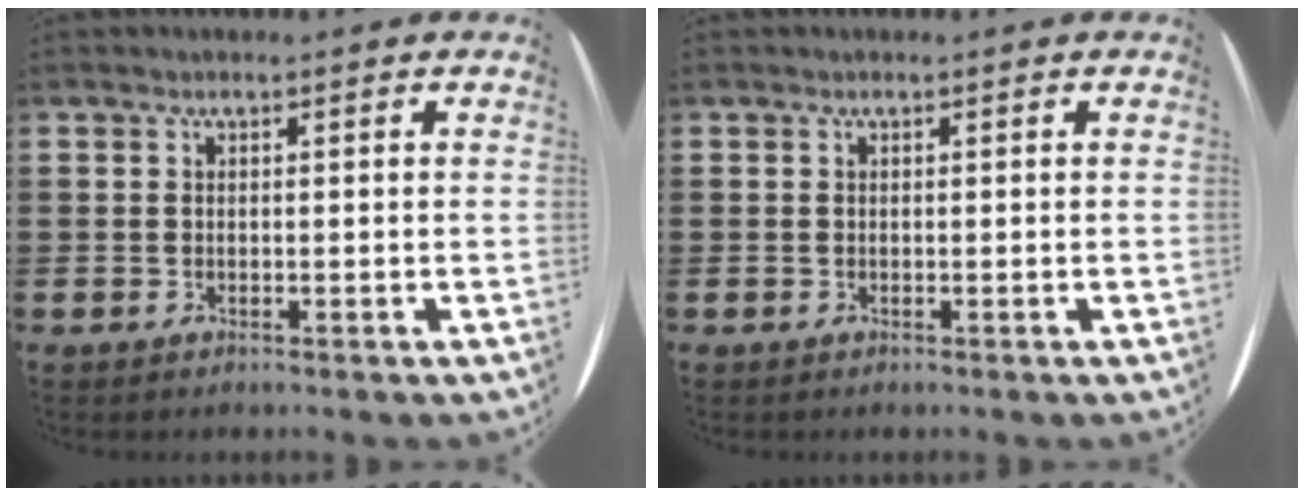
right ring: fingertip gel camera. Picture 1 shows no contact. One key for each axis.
{"total": 0.0}